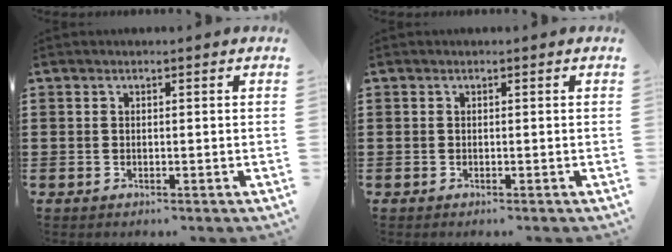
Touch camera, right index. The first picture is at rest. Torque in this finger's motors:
{"motor_torque": [0.21, -0.26, 0.05, 0.00]}